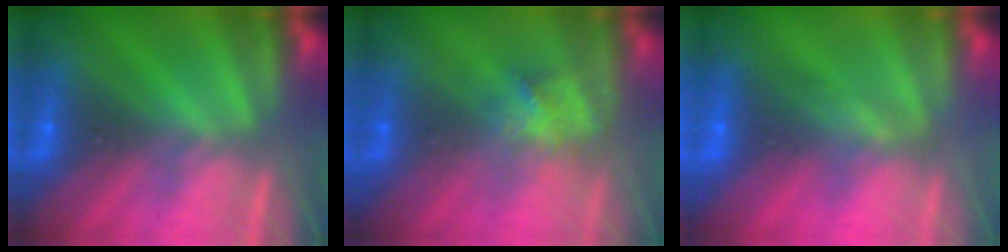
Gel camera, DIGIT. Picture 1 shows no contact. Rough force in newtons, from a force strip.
{"total": 2.8}
{"total": 1.7}